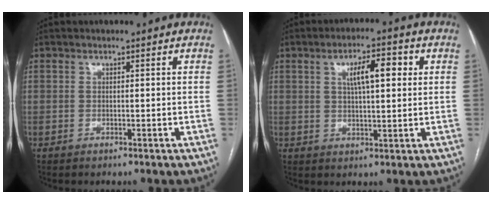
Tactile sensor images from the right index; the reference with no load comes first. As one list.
[{"total": 6.9, "force": [2.2, 1.8, 6.3], "torque": [-0.106, 0.015, 0.036]}]